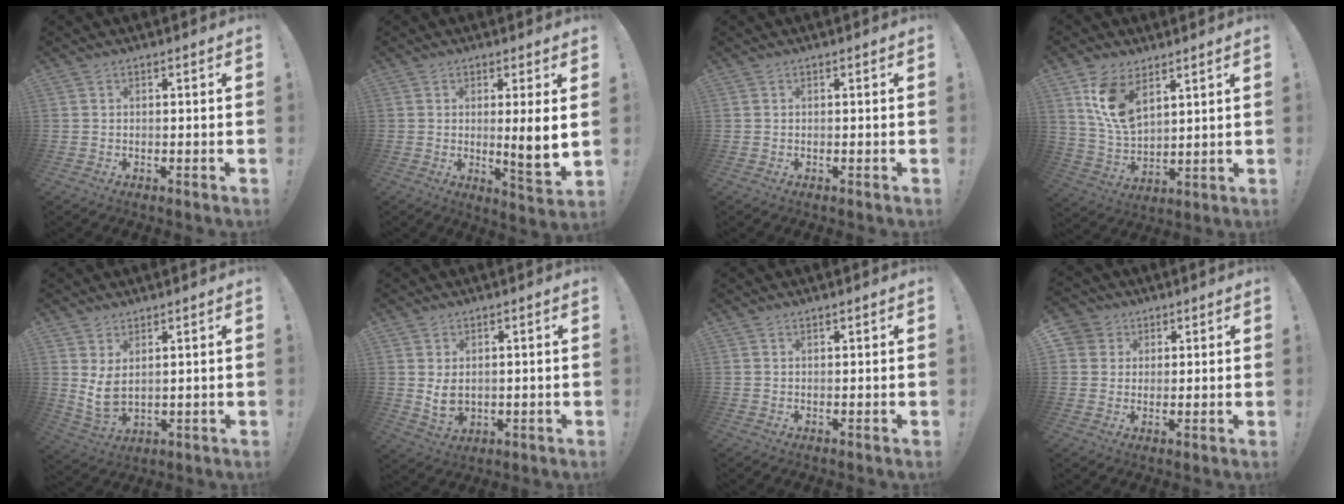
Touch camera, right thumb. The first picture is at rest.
{"total": 7.3, "force": [1.6, -0.1, 7.1], "torque": [-0.096, -0.025, 0.022]}
{"total": 0.0}
{"total": 11.8, "force": [6.7, 6.7, 7.1], "torque": [-0.134, -0.028, 0.131]}
{"total": 6.2, "force": [3.1, 3.0, 4.5], "torque": [-0.084, -0.033, 0.055]}
{"total": 5.9, "force": [1.6, 4.2, 3.8], "torque": [-0.053, -0.017, 0.029]}
{"total": 0.8, "force": [0.7, 0.0, 0.3], "torque": [0.001, -0.003, 0.012]}
{"total": 5.0, "force": [2.3, 4.4, 0.8], "torque": [-0.007, -0.016, 0.045]}